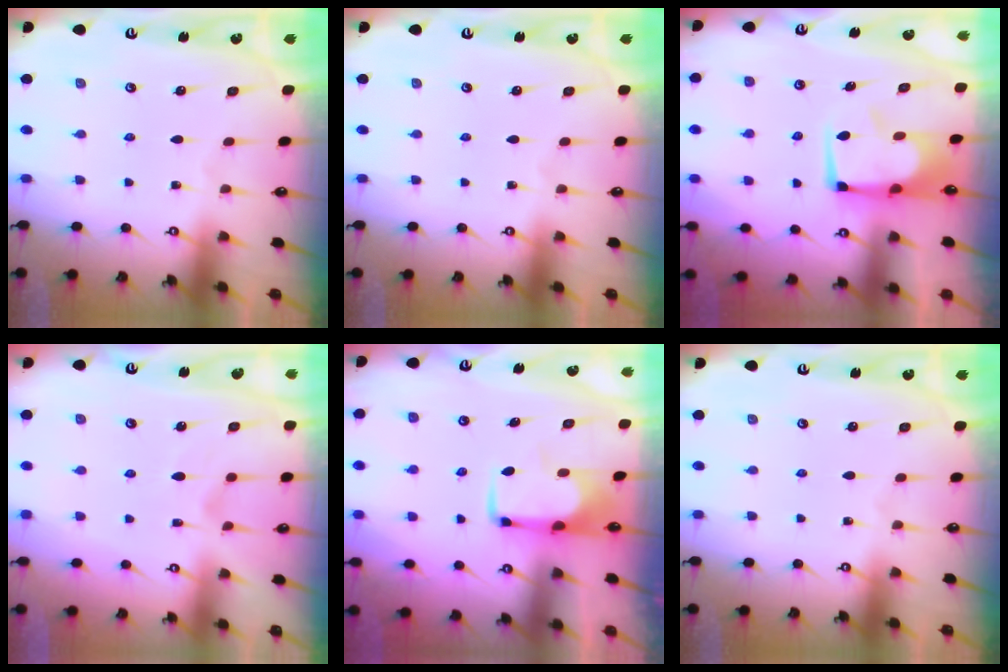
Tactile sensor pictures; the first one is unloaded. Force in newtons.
{"total": 0.0}
{"total": 2.4, "press": 2.3, "slide": 0.8}
{"total": 1.7, "press": 1.2, "slide": 1.2}
{"total": 1.7, "press": 1.6, "slide": 0.4}
{"total": 0.0}